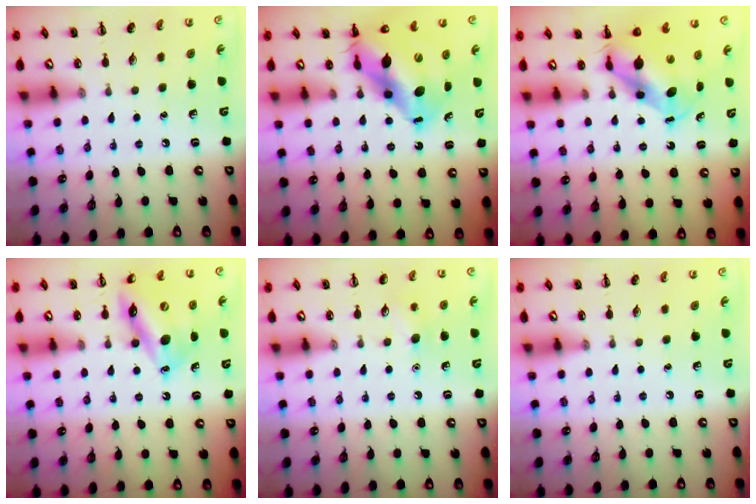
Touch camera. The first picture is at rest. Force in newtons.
{"total": 14.1, "press": 13.6, "slide": 3.7}
{"total": 5.6, "press": 5.5, "slide": 1.3}
{"total": 13.9, "press": 13.5, "slide": 3.2}
{"total": 7.2, "press": 7.0, "slide": 1.5}
{"total": 0.0}